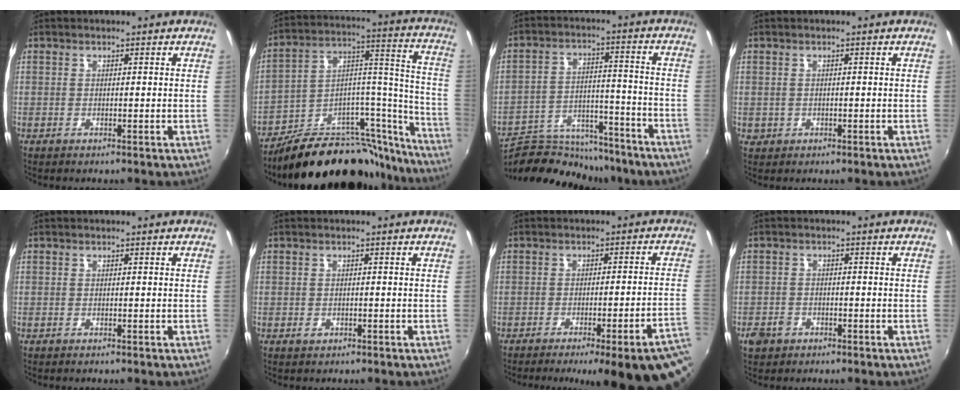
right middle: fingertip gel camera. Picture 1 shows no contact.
{"total": 26.7, "force": [-21.7, 9.7, 12.1], "torque": [-0.133, 0.065, -0.314]}
{"total": 21.3, "force": [-18.5, 7.0, 8.1], "torque": [-0.161, 0.003, -0.265]}
{"total": 1.4, "force": [-0.2, 1.4, 0.4], "torque": [-0.006, -0.002, -0.002]}
{"total": 0.0}
{"total": 1.1, "force": [-0.6, 0.9, 0.4], "torque": [-0.007, -0.001, -0.006]}
{"total": 19.6, "force": [-15.0, 2.4, 12.4], "torque": [-0.134, -0.016, -0.184]}
{"total": 3.7, "force": [-2.3, 2.7, 1.3], "torque": [-0.036, 0.000, -0.039]}